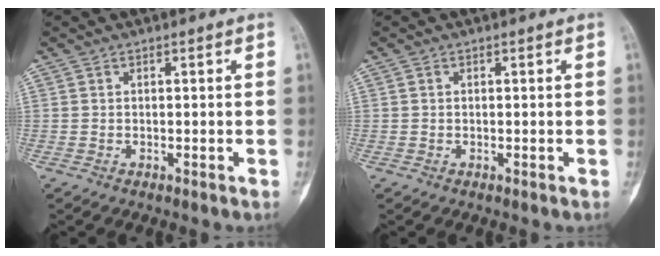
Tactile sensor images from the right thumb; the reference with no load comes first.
{"total": 0.0}